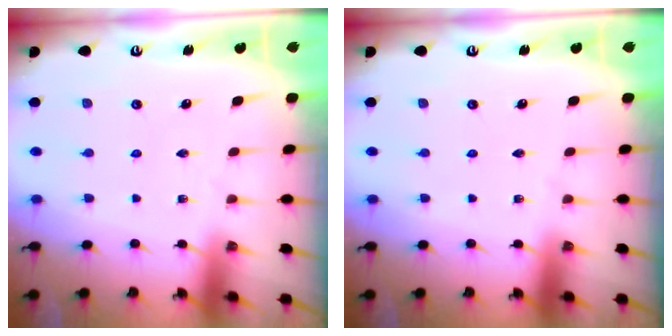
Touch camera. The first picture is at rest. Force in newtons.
{"total": 0.0}